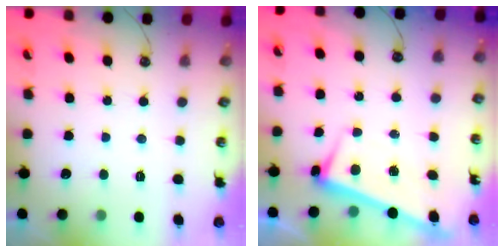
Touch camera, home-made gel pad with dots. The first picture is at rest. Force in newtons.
{"total": 2.6, "press": 2.5, "slide": 0.7}